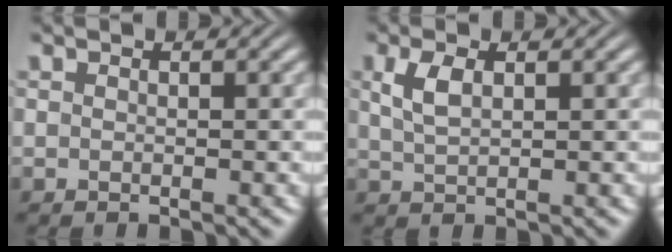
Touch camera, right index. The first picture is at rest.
{"total": 1.9, "force": [0.7, 0.6, 1.6], "torque": [-0.034, -0.005, 0.022]}